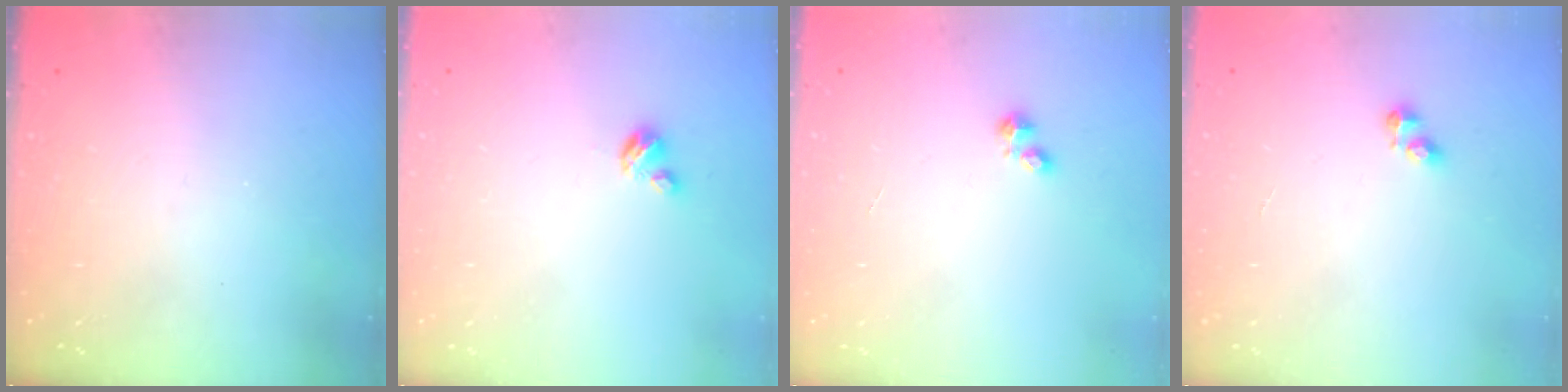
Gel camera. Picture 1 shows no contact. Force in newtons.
{"total": 2.9, "press": 2.9, "slide": 0.3}
{"total": 1.9, "press": 1.8, "slide": 0.2}
{"total": 2.8, "press": 2.8, "slide": 0.4}